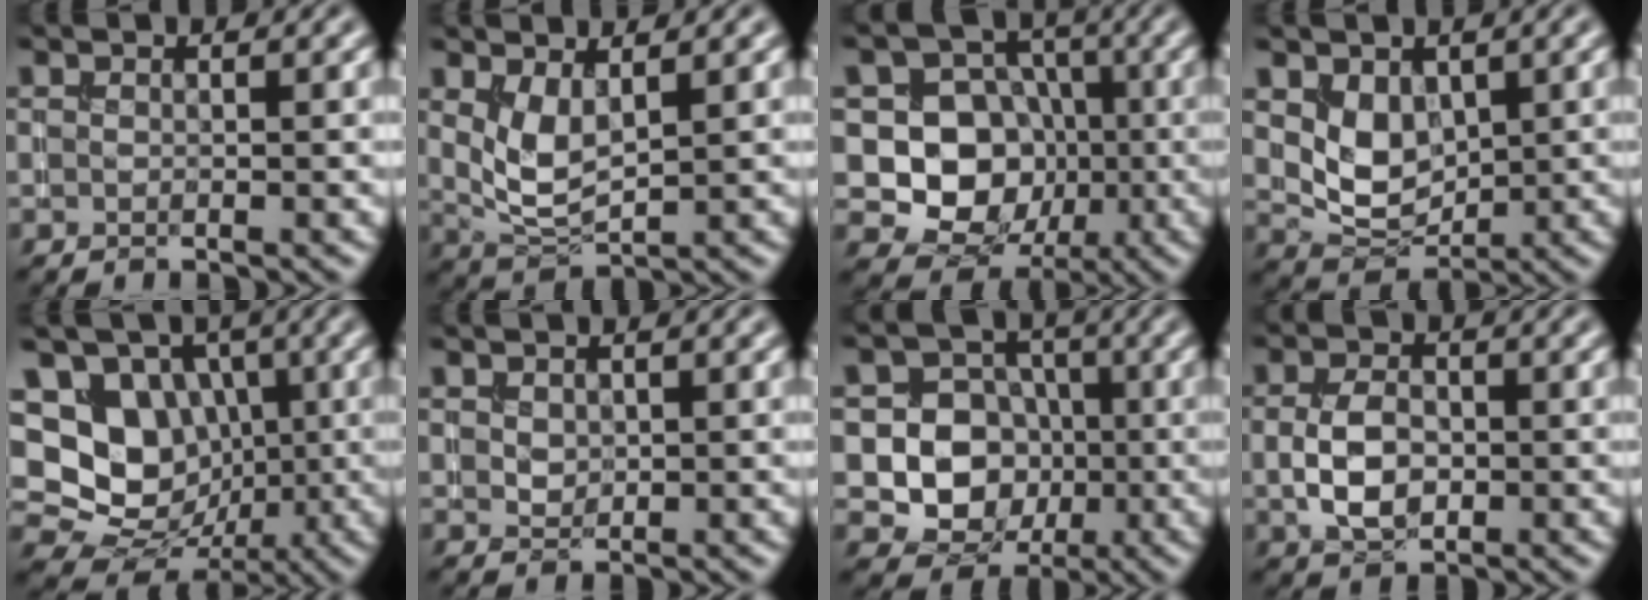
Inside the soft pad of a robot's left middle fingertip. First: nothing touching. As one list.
[{"total": 3.3, "force": [1.3, 1.5, 2.6], "torque": [-0.063, -0.010, 0.033]}, {"total": 8.7, "force": [-0.7, 7.7, 4.0], "torque": [-0.051, -0.006, -0.037]}, {"total": 3.7, "force": [1.1, 2.7, 2.3], "torque": [-0.044, -0.012, 0.025]}, {"total": 14.1, "force": [1.5, 12.6, 6.1], "torque": [-0.138, 0.042, 0.010]}, {"total": 1.1, "force": [0.4, 0.9, 0.5], "torque": [-0.011, -0.003, 0.013]}, {"total": 8.6, "force": [-1.2, 7.9, 3.3], "torque": [-0.047, 0.013, -0.043]}, {"total": 4.1, "force": [-0.3, 2.7, 3.0], "torque": [-0.061, -0.001, -0.008]}]